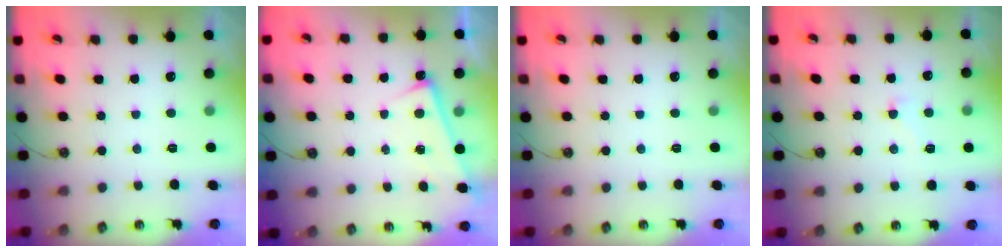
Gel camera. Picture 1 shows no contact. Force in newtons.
{"total": 2.8, "press": 2.7, "slide": 0.4}
{"total": 0.0}
{"total": 2.7, "press": 2.7, "slide": 0.7}